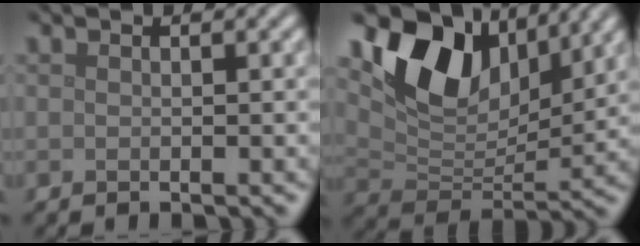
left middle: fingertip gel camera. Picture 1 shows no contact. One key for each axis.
{"total": 9.3, "fx": 4.8, "fy": 5.6, "fz": 5.5, "tx": -0.099, "ty": -0.003, "tz": 0.090}